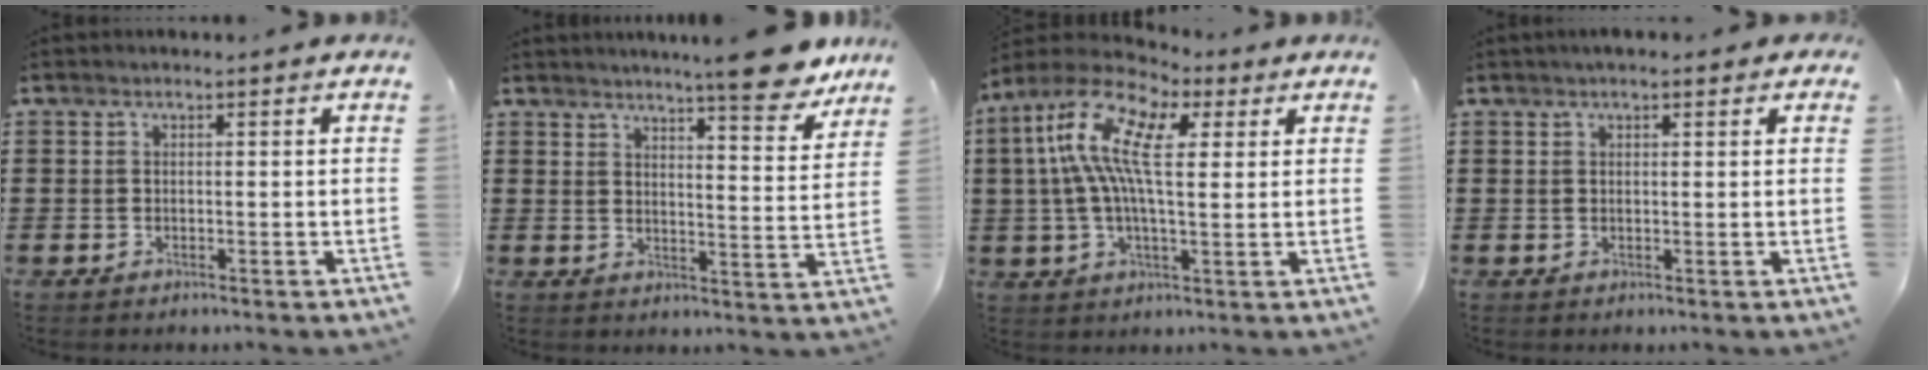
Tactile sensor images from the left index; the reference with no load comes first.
{"total": 8.5, "force": [7.4, -0.1, 4.1], "torque": [-0.070, -0.042, 0.127]}
{"total": 12.7, "force": [4.6, 5.5, 10.4], "torque": [-0.246, -0.013, 0.077]}
{"total": 1.5, "force": [1.0, 0.5, 1.0], "torque": [-0.021, 0.006, 0.017]}